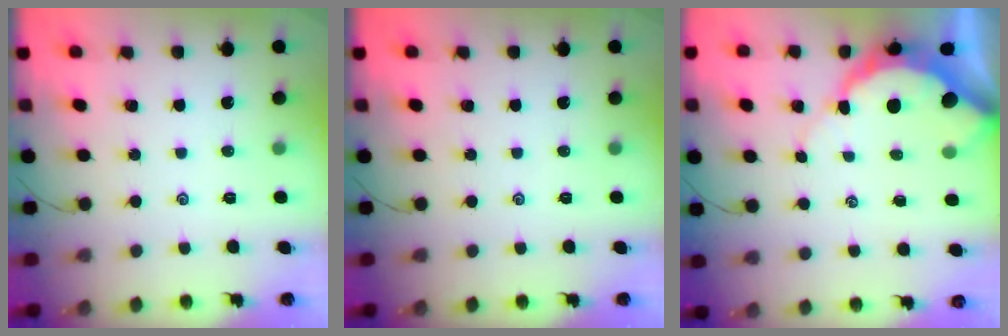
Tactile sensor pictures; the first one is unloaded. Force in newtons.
{"total": 0.0}
{"total": 7.9, "press": 7.8, "slide": 0.8}